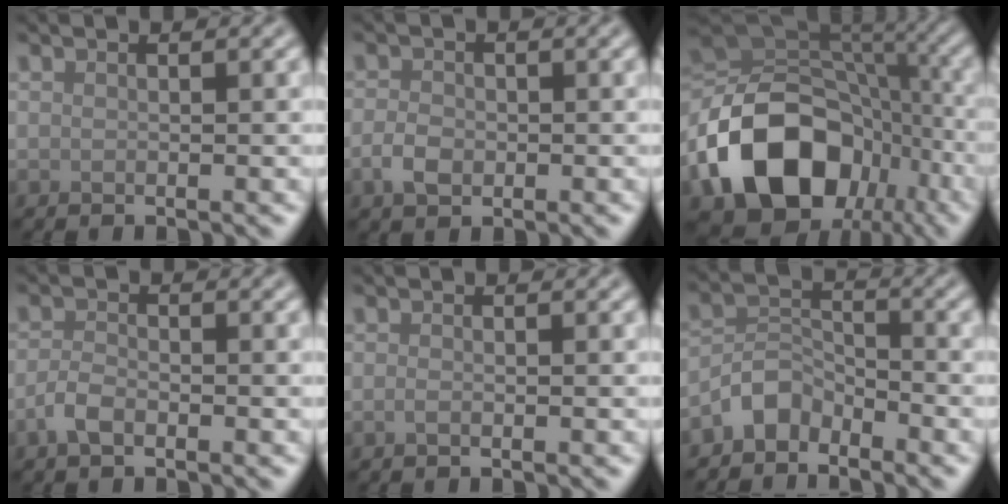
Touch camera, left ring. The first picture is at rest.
{"total": 2.2, "force": [-0.7, 1.5, 1.4], "torque": [-0.028, -0.002, -0.017]}
{"total": 16.1, "force": [-6.6, 11.7, 9.0], "torque": [-0.171, -0.011, -0.117]}
{"total": 1.9, "force": [-1.1, 0.9, 1.3], "torque": [-0.026, 0.002, -0.026]}
{"total": 0.6, "force": [-0.3, 0.2, 0.5], "torque": [-0.010, -0.002, -0.005]}
{"total": 3.3, "force": [-2.6, 1.7, 1.0], "torque": [-0.016, 0.012, -0.062]}